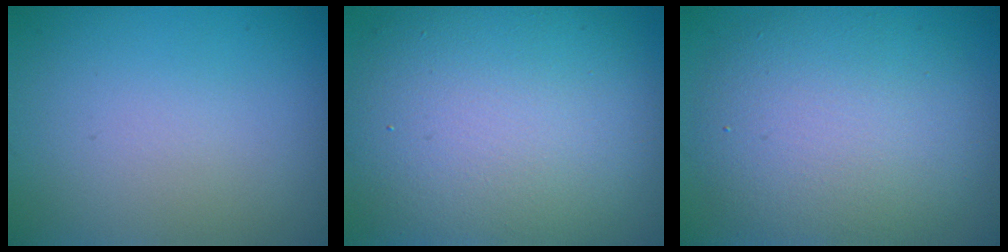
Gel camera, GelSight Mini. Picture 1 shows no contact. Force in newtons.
{"total": 11.9, "press": 11.9, "slide": 1.0}
{"total": 7.5, "press": 7.5, "slide": 0.5}